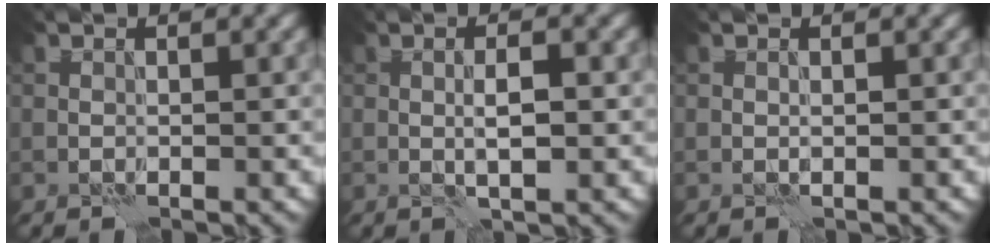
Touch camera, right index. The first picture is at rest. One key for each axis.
{"total": 2.4, "fx": -0.3, "fy": 0.4, "fz": 2.3, "tx": -0.040, "ty": 0.000, "tz": -0.005}
{"total": 0.0}